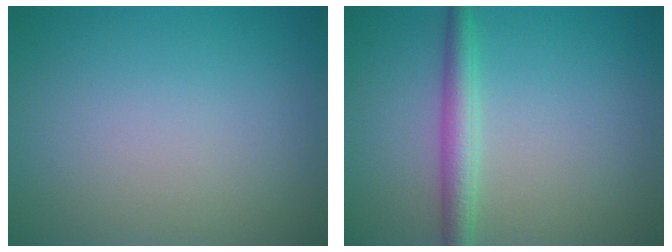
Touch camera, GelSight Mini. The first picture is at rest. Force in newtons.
{"total": 2.8, "press": 2.8, "slide": 0.0}